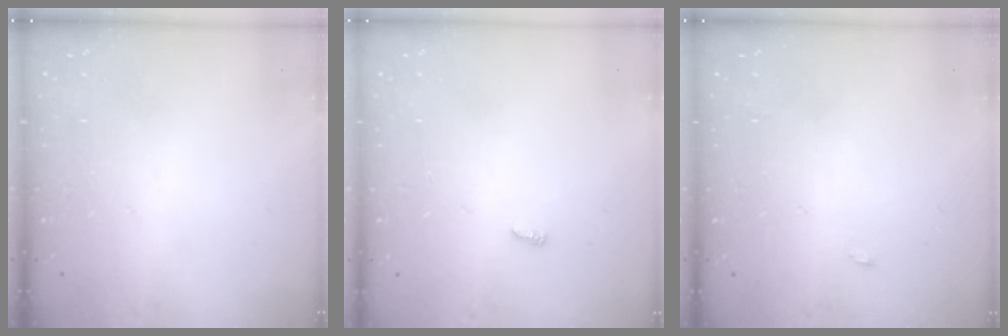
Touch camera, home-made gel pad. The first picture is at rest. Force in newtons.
{"total": 3.4, "press": 3.3, "slide": 0.6}
{"total": 6.7, "press": 2.2, "slide": 6.3}